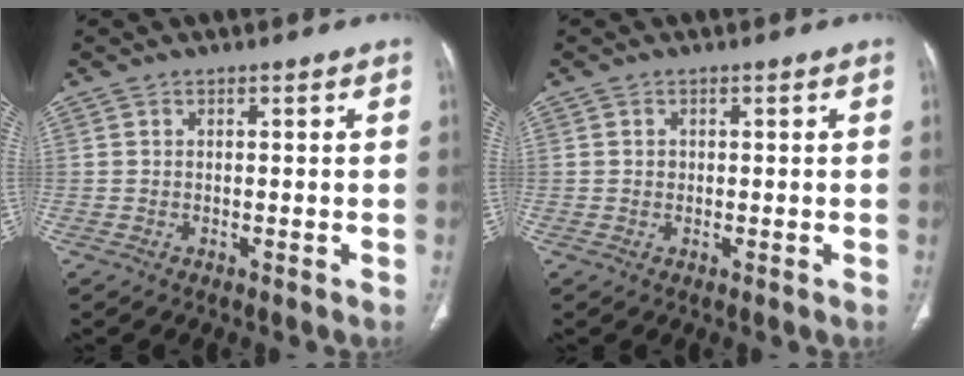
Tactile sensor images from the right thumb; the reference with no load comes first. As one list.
[{"total": 0.8, "force": [0.1, 0.7, 0.3], "torque": [-0.002, 0.002, 0.003]}]